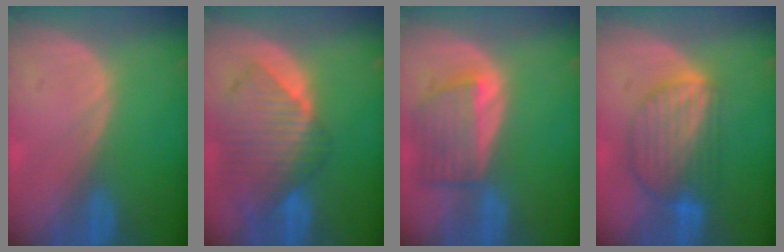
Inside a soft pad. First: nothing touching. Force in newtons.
{"total": 10.3, "press": 8.8, "slide": 5.3}
{"total": 6.6, "press": 6.3, "slide": 1.9}
{"total": 8.5, "press": 7.6, "slide": 3.9}